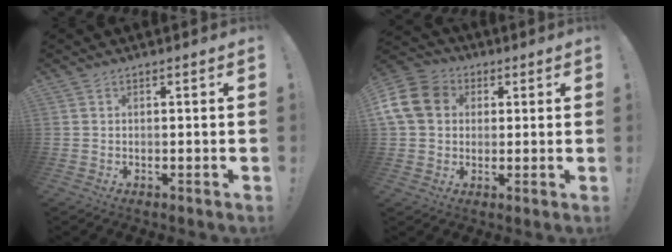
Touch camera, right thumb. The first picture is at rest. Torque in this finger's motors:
{"motor_torque": [0.38, 0.73, 0.08, 0.06, 0.13]}